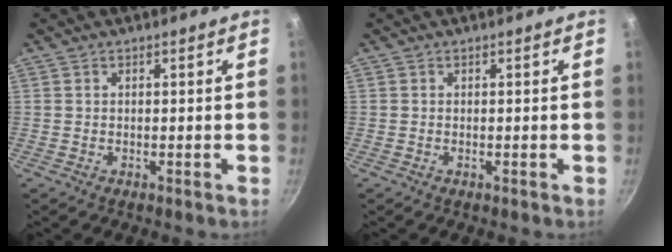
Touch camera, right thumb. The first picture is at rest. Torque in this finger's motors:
{"motor_torque": [-0.38, -0.11, -0.17, -0.14, 0.04]}